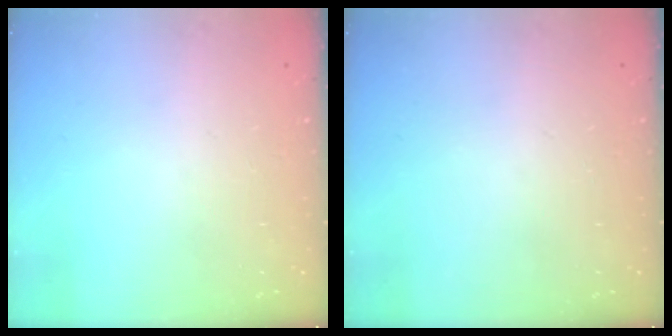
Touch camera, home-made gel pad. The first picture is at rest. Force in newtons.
{"total": 0.0}